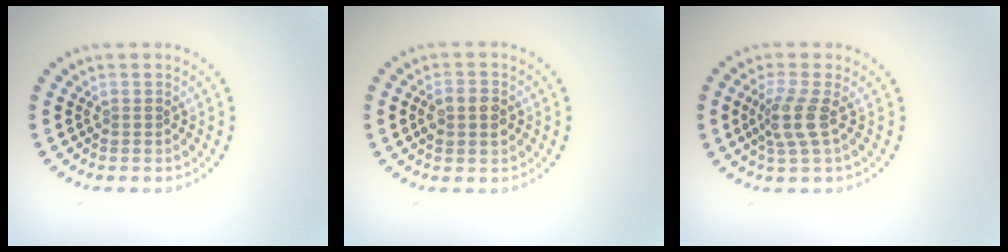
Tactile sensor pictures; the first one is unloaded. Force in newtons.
{"total": 2.3, "press": 2.3, "slide": 0.0}
{"total": 2.6, "press": 2.1, "slide": 1.6}